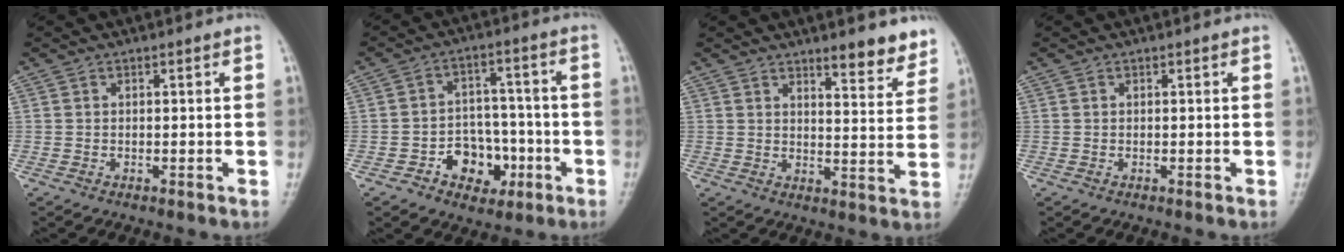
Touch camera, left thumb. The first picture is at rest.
{"total": 9.4, "force": [-3.9, 7.1, 4.7], "torque": [-0.029, 0.040, -0.060]}
{"total": 7.2, "force": [5.6, 1.9, 4.2], "torque": [-0.030, -0.040, 0.075]}
{"total": 0.0}